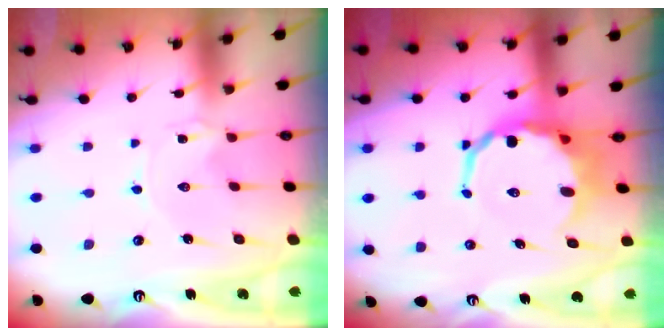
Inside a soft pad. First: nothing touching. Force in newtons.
{"total": 9.3, "press": 9.0, "slide": 2.3}